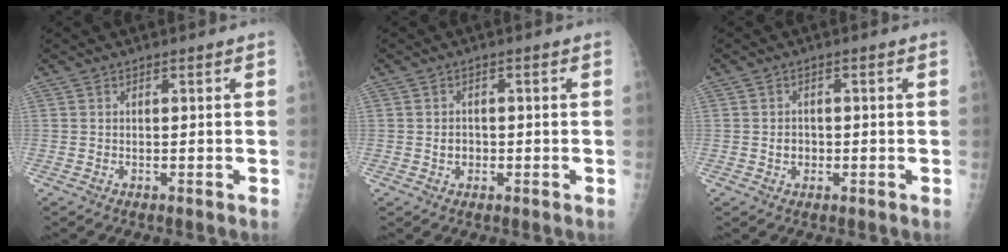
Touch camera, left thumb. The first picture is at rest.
{"total": 2.1, "force": [-0.4, 1.8, 0.9], "torque": [-0.003, 0.006, -0.004]}
{"total": 2.1, "force": [-0.4, 1.8, 0.9], "torque": [-0.003, 0.006, -0.004]}